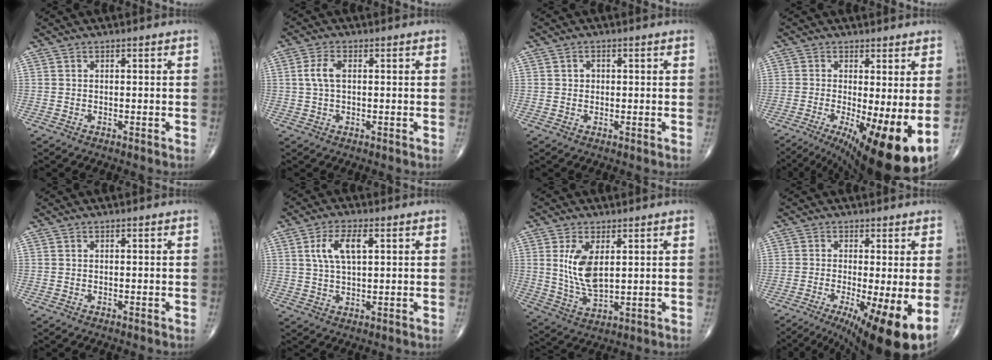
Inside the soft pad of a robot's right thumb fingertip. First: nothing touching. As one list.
[{"total": 3.9, "force": [0.6, 2.0, 3.3], "torque": [-0.079, 0.008, 0.010]}, {"total": 1.5, "force": [0.3, 1.3, 0.7], "torque": [-0.006, 0.002, 0.003]}, {"total": 13.3, "force": [-3.1, 3.0, 12.5], "torque": [-0.176, -0.017, -0.035]}, {"total": 0.0}, {"total": 7.2, "force": [2.2, 3.2, 6.1], "torque": [-0.121, 0.002, 0.044]}, {"total": 8.9, "force": [2.3, 4.3, 7.4], "torque": [-0.139, -0.019, 0.055]}, {"total": 11.8, "force": [-3.7, 1.7, 11.1], "torque": [-0.166, -0.020, -0.055]}]